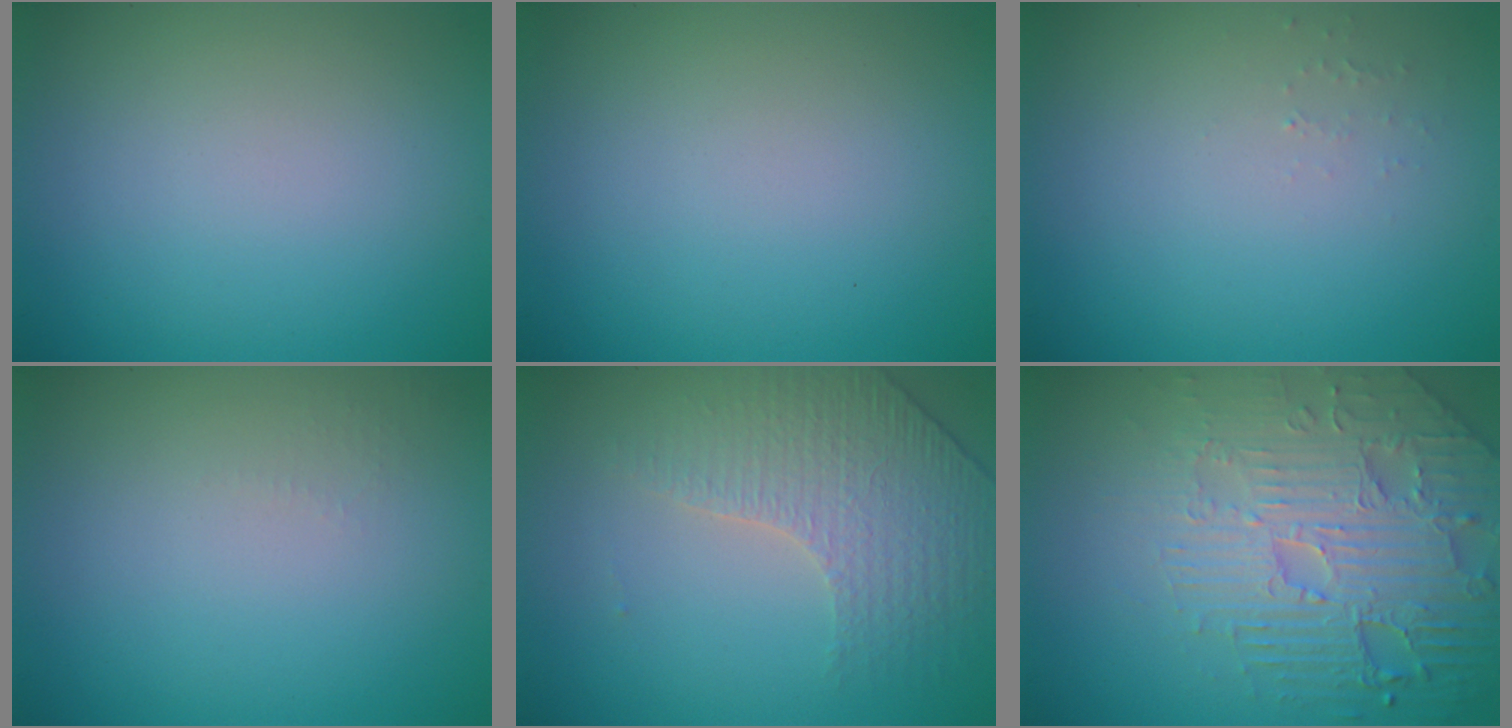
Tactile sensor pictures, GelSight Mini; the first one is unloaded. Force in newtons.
{"total": 0.0}
{"total": 0.5, "press": 0.5, "slide": 0.1}
{"total": 0.6, "press": 0.6, "slide": 0.3}
{"total": 4.1, "press": 3.1, "slide": 2.7}
{"total": 6.0, "press": 5.2, "slide": 3.0}